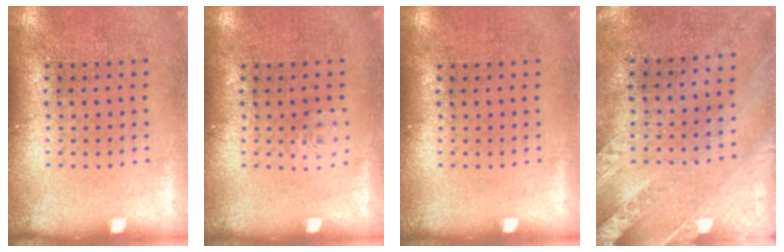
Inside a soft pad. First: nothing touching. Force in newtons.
{"total": 0.7, "press": 0.7, "slide": 0.1}
{"total": 0.0}
{"total": 2.5, "press": 2.1, "slide": 1.4}